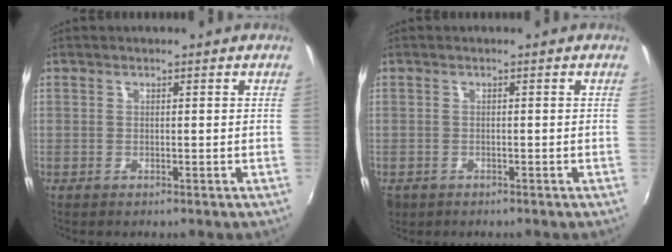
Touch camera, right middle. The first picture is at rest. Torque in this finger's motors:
{"motor_torque": [0.00, 0.01, 0.00, 0.01]}